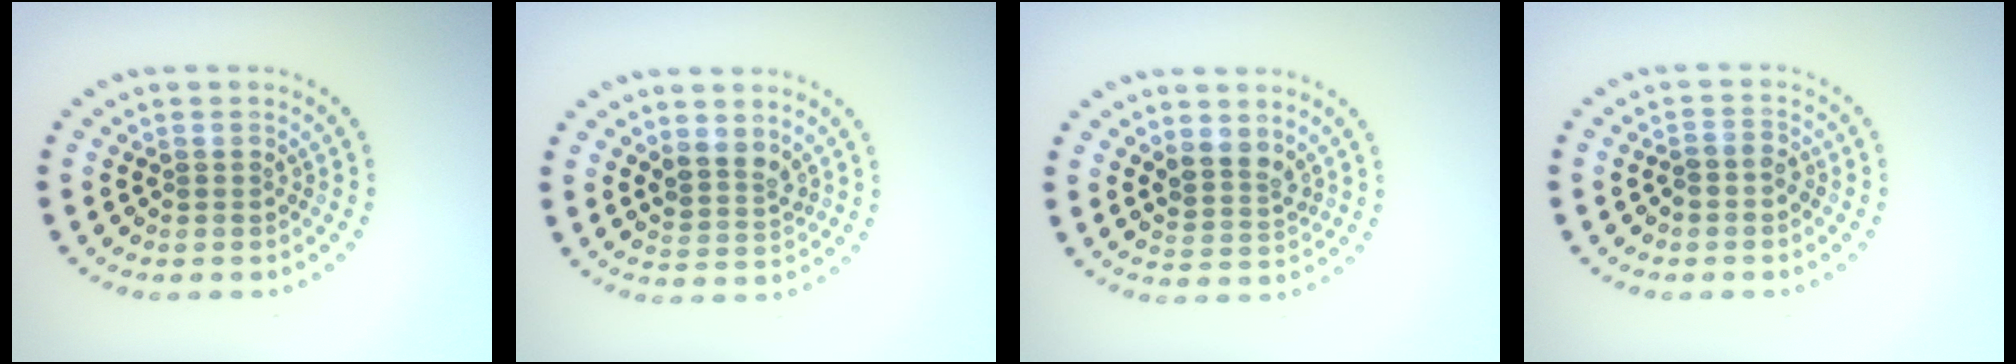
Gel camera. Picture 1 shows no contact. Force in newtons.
{"total": 2.2, "press": 1.8, "slide": 1.3}
{"total": 2.2, "press": 1.8, "slide": 1.3}
{"total": 1.5, "press": 1.3, "slide": 0.8}